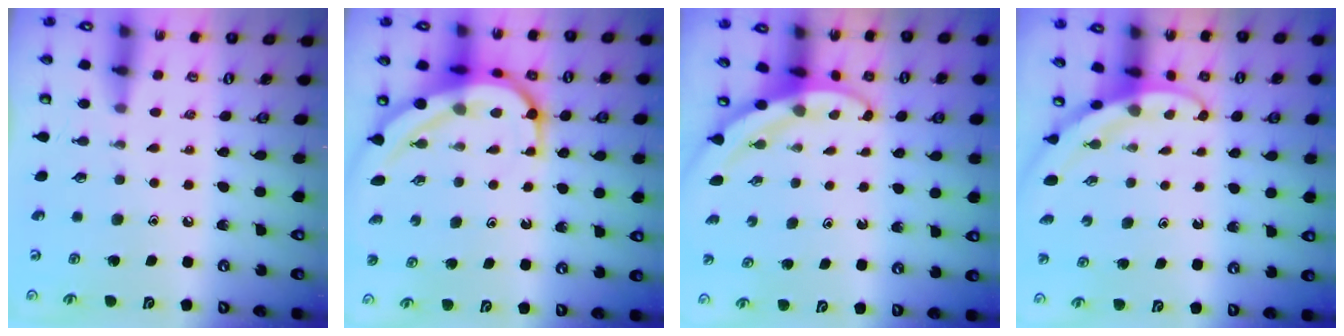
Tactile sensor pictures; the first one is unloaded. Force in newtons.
{"total": 11.5, "press": 11.4, "slide": 1.2}
{"total": 3.5, "press": 3.5, "slide": 0.1}
{"total": 3.0, "press": 3.0, "slide": 0.1}